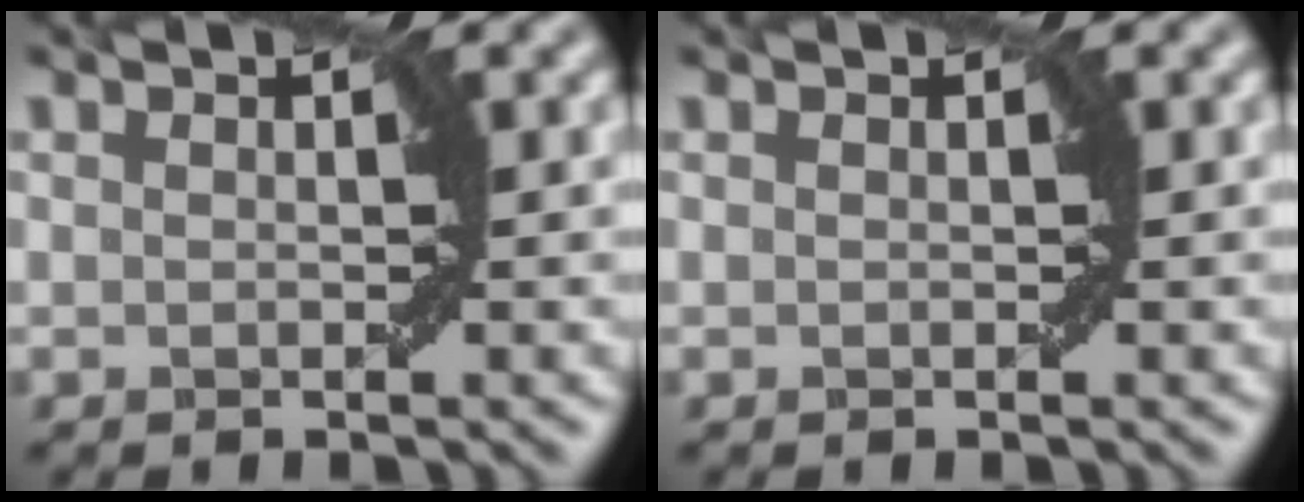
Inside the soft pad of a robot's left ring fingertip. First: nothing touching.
{"total": 0.0}